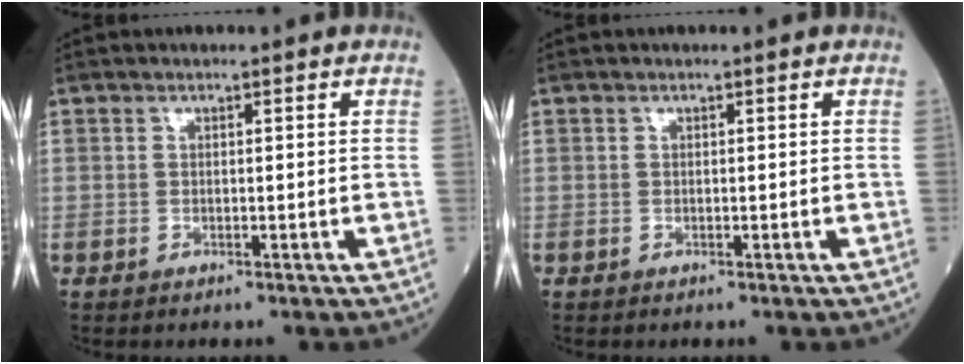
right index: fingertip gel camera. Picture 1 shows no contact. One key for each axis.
{"total": 0.0}